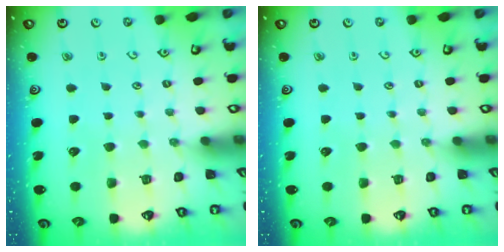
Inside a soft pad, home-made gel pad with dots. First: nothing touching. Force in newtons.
{"total": 0.0}